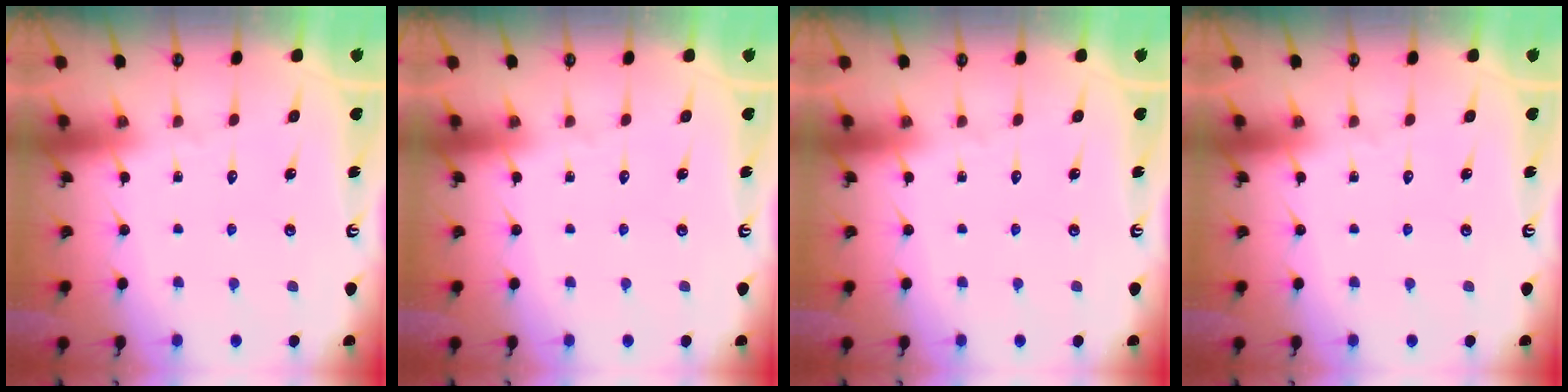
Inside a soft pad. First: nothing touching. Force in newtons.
{"total": 0.0}
{"total": 0.0}
{"total": 0.0}